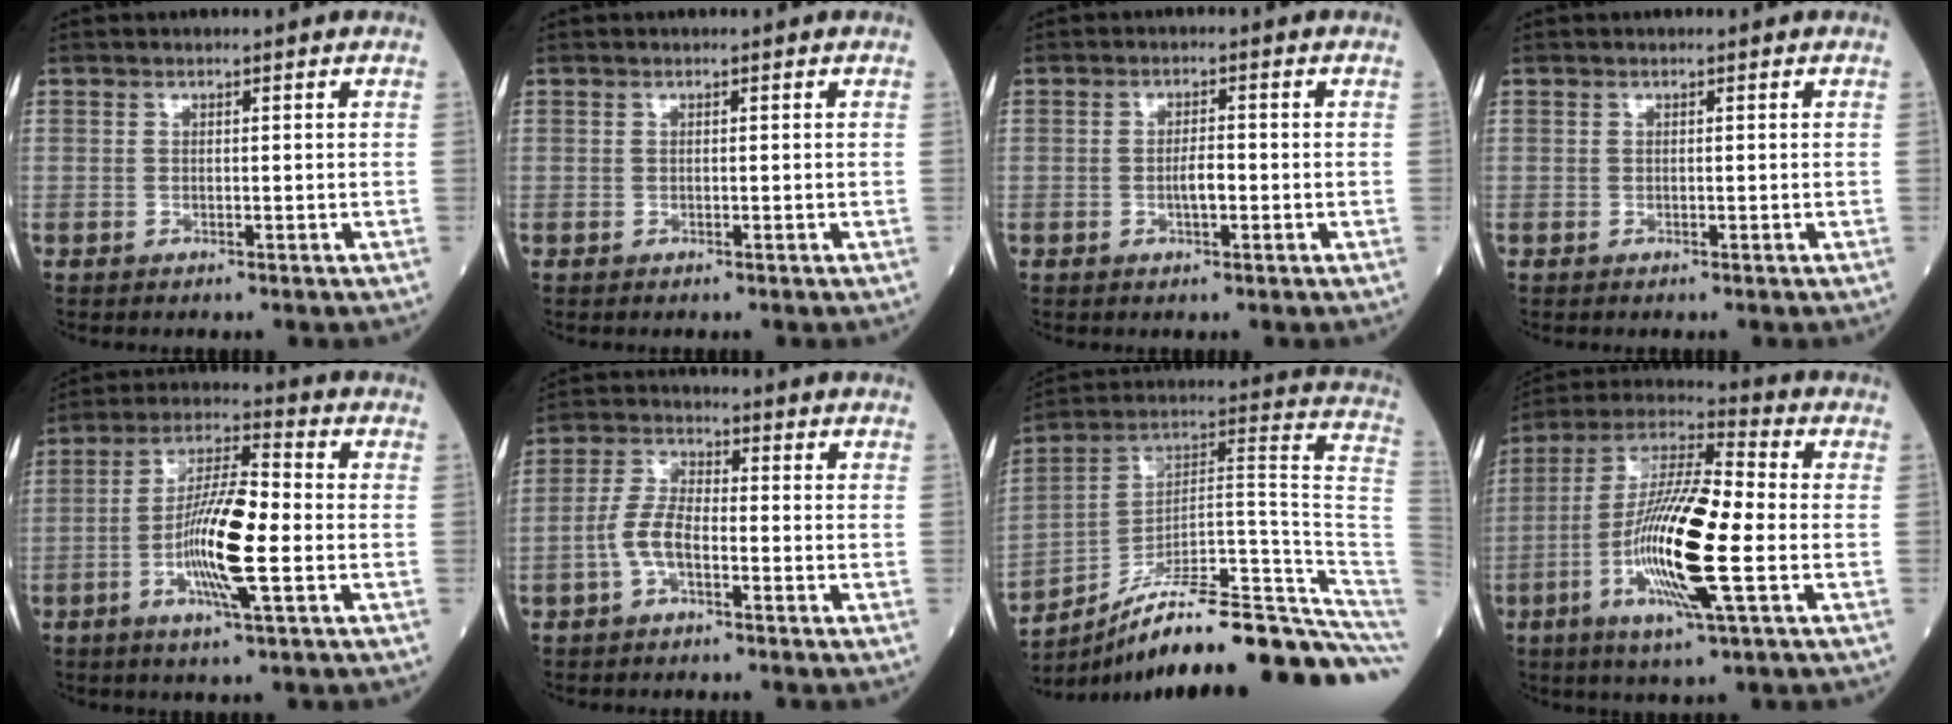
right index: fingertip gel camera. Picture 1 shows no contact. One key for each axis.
{"total": 0.0}
{"total": 2.4, "fx": -0.5, "fy": 0.6, "fz": 2.3, "tx": -0.043, "ty": 0.003, "tz": -0.007}
{"total": 0.0}
{"total": 11.4, "fx": -2.6, "fy": 1.1, "fz": 11.1, "tx": -0.211, "ty": 0.000, "tz": -0.052}
{"total": 5.5, "fx": -1.9, "fy": 2.3, "fz": 4.7, "tx": -0.104, "ty": 0.009, "tz": -0.040}
{"total": 26.4, "fx": -21.1, "fy": 1.0, "fz": 15.8, "tx": -0.126, "ty": 0.049, "tz": -0.314}
{"total": 17.0, "fx": -3.6, "fy": 1.8, "fz": 16.5, "tx": -0.330, "ty": -0.007, "tz": -0.070}